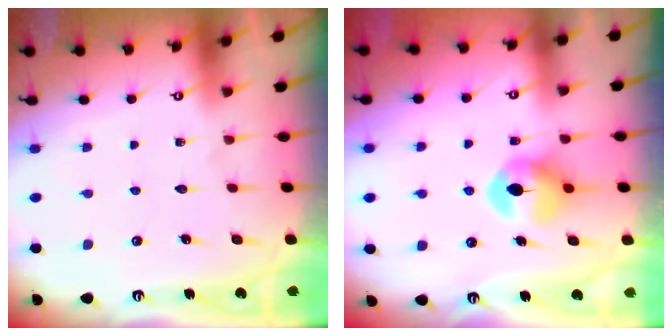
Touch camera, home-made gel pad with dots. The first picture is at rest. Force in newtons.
{"total": 9.2, "press": 9.2, "slide": 0.6}